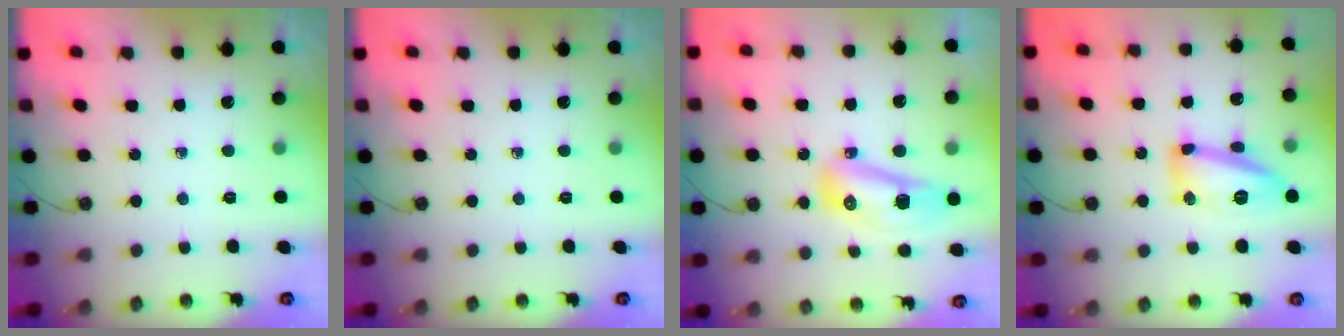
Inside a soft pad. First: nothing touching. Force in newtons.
{"total": 0.0}
{"total": 12.2, "press": 12.1, "slide": 1.5}
{"total": 13.2, "press": 13.2, "slide": 1.3}